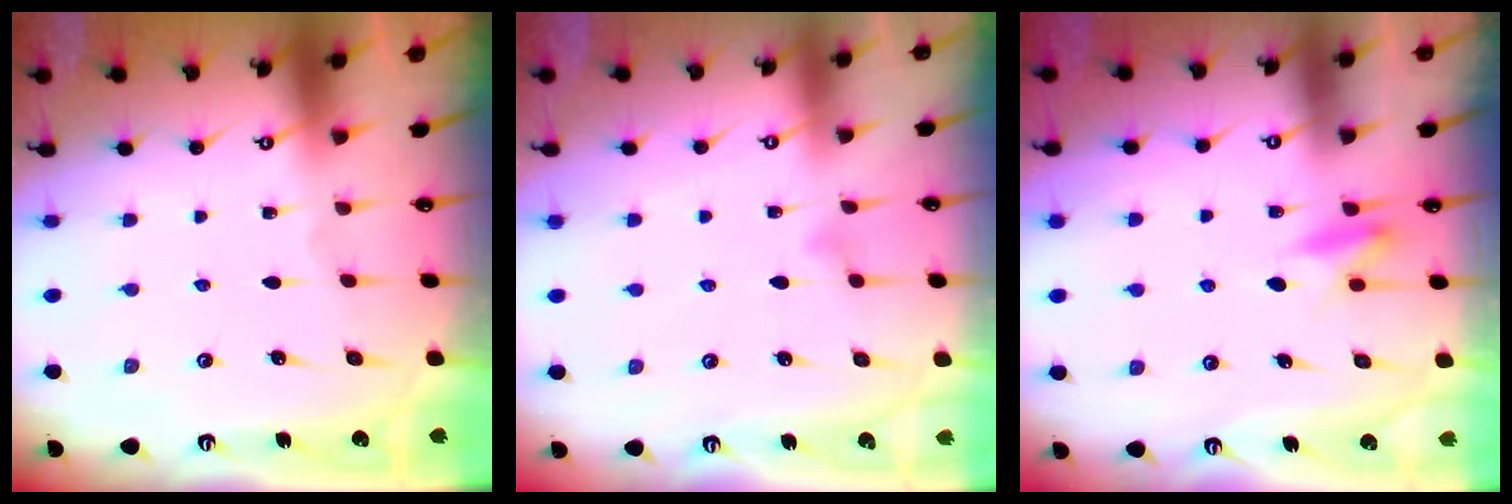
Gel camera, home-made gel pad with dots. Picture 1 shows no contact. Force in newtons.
{"total": 3.9, "press": 3.9, "slide": 0.2}
{"total": 7.5, "press": 7.4, "slide": 0.9}